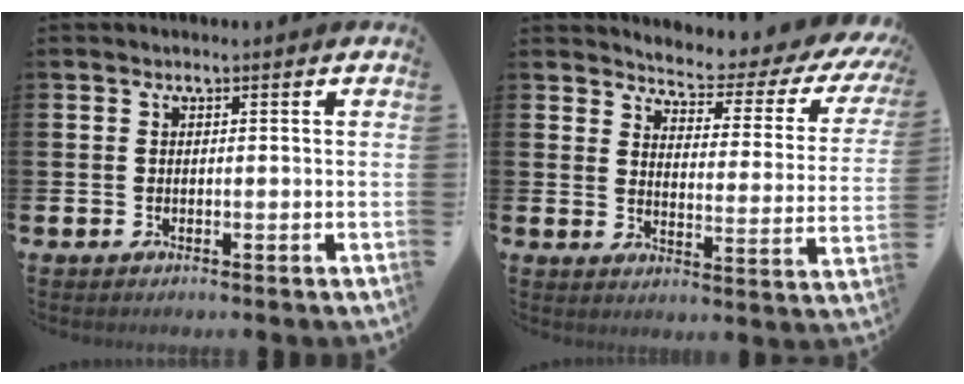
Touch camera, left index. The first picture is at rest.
{"total": 4.0, "force": [3.7, 0.8, 1.3], "torque": [-0.042, -0.037, 0.051]}